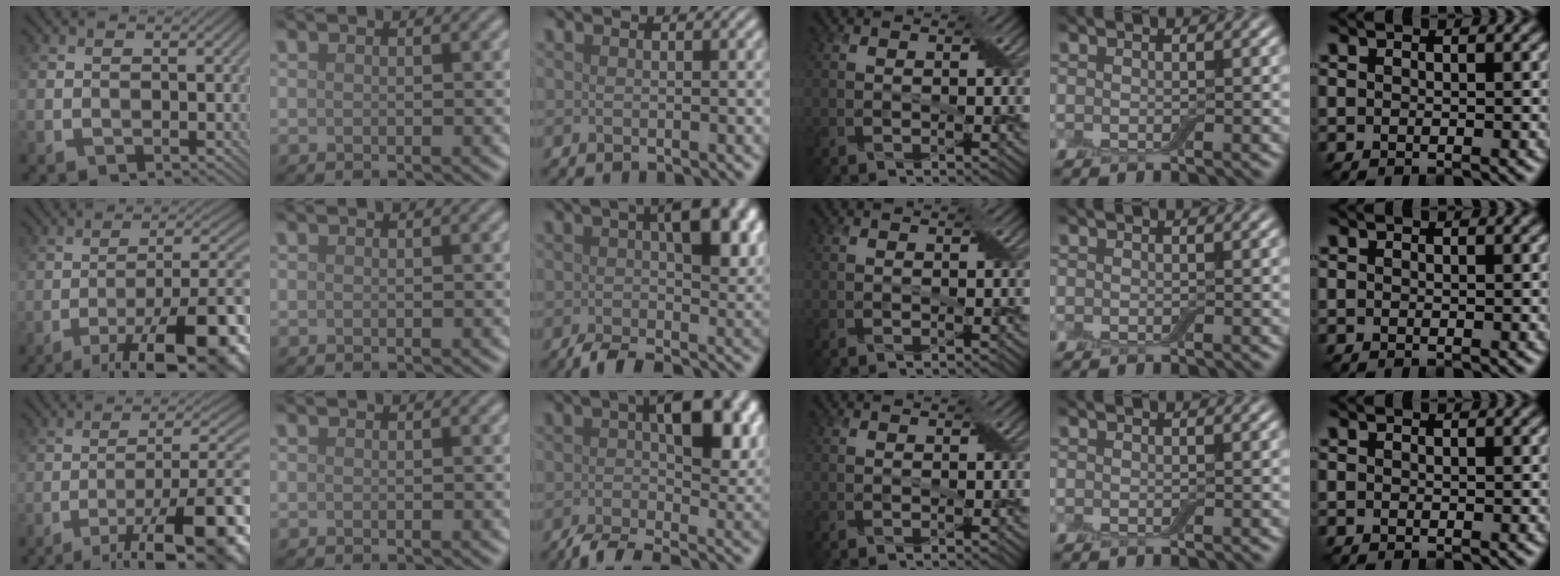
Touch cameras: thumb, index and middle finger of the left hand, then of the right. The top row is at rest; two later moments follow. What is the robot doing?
{"motion": "close", "object": "airpods case & airpods"}